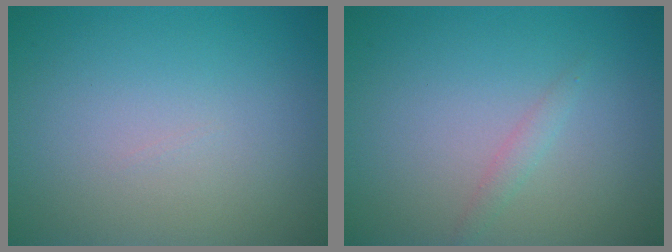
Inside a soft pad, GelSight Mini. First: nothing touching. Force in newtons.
{"total": 1.0, "press": 1.0, "slide": 0.0}